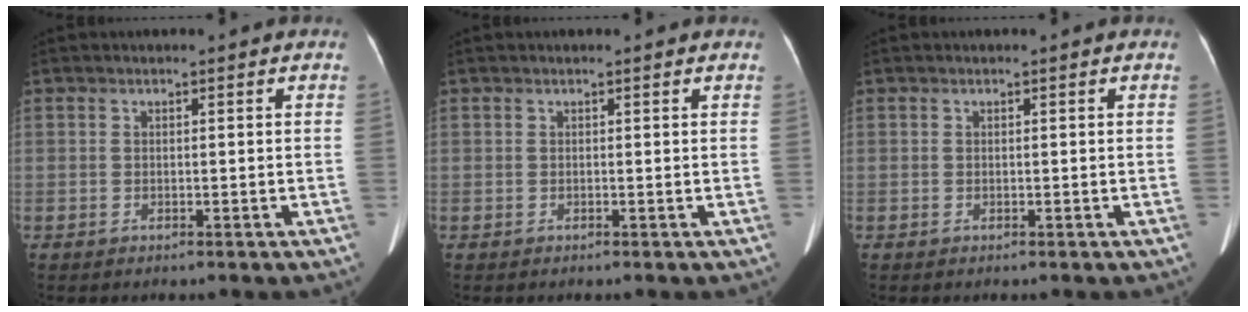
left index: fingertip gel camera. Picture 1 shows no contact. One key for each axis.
{"total": 0.9, "fx": 0.8, "fy": 0.0, "fz": 0.3, "tx": -0.008, "ty": 0.006, "tz": 0.012}
{"total": 0.0}